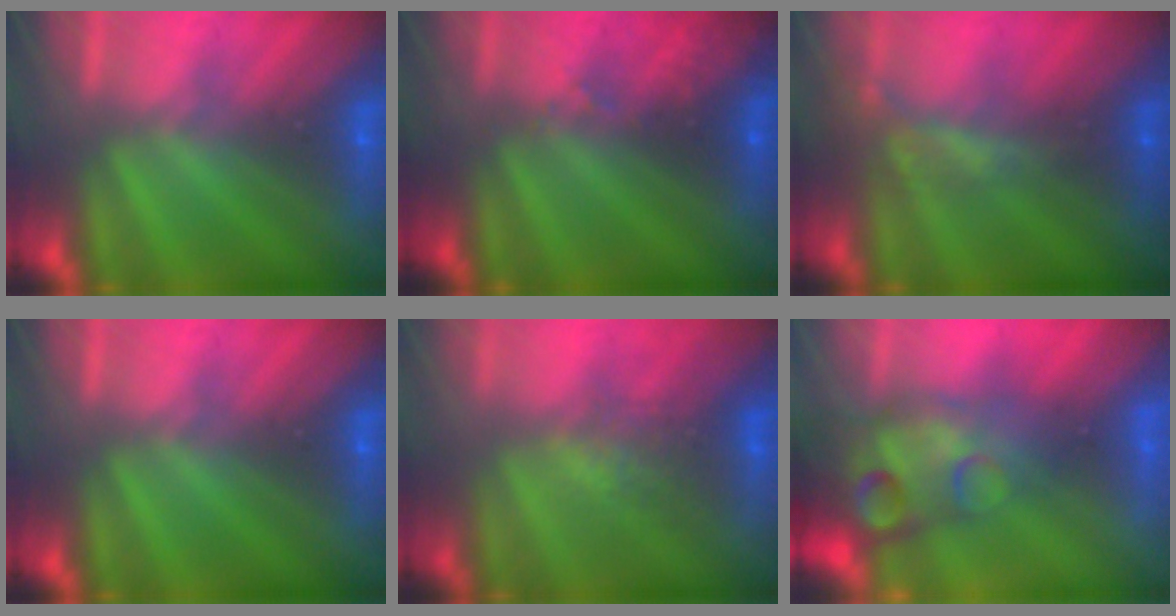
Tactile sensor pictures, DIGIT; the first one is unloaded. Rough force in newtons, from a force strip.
{"total": 2.9}
{"total": 2.1}
{"total": 0.0}
{"total": 2.6}
{"total": 7.3}